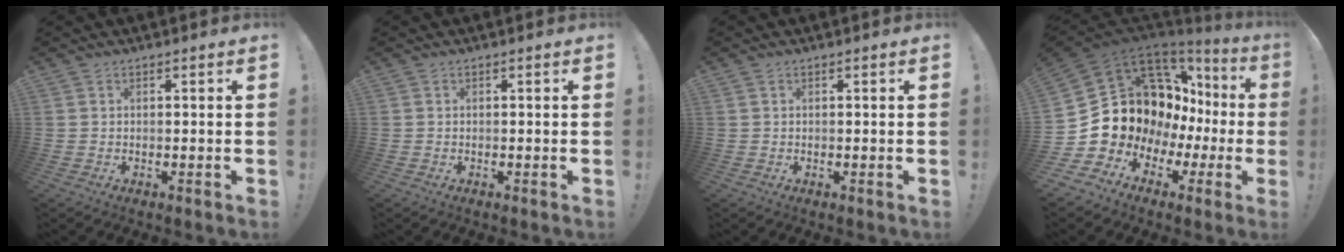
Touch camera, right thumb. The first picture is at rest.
{"total": 0.0}
{"total": 0.0}
{"total": 15.3, "force": [4.7, 12.1, 8.1], "torque": [-0.117, -0.047, 0.133]}